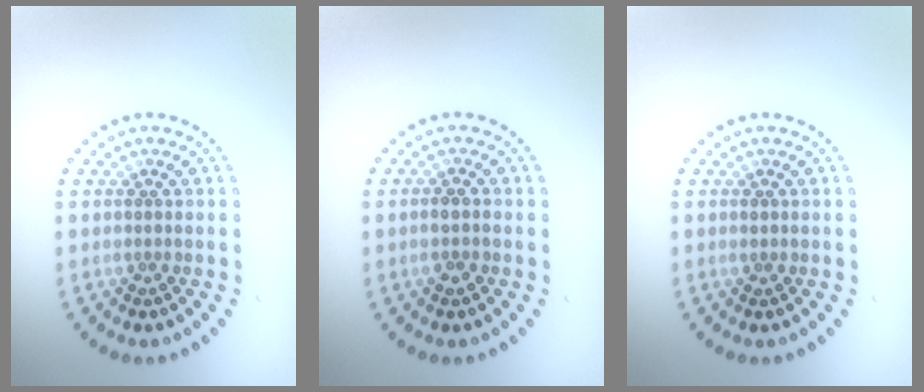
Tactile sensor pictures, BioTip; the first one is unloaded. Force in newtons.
{"total": 1.5, "press": 1.4, "slide": 0.6}
{"total": 0.7, "press": 0.7, "slide": 0.1}